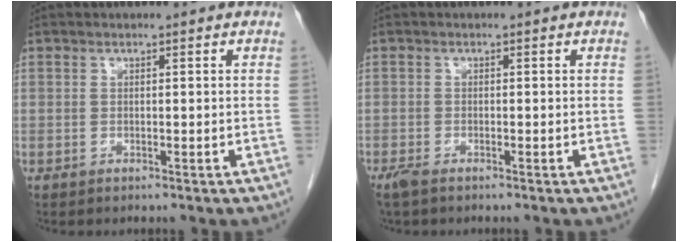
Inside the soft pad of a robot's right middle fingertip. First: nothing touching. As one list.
[{"total": 2.3, "force": [-1.8, 0.7, 1.3], "torque": [-0.029, -0.007, -0.030]}]